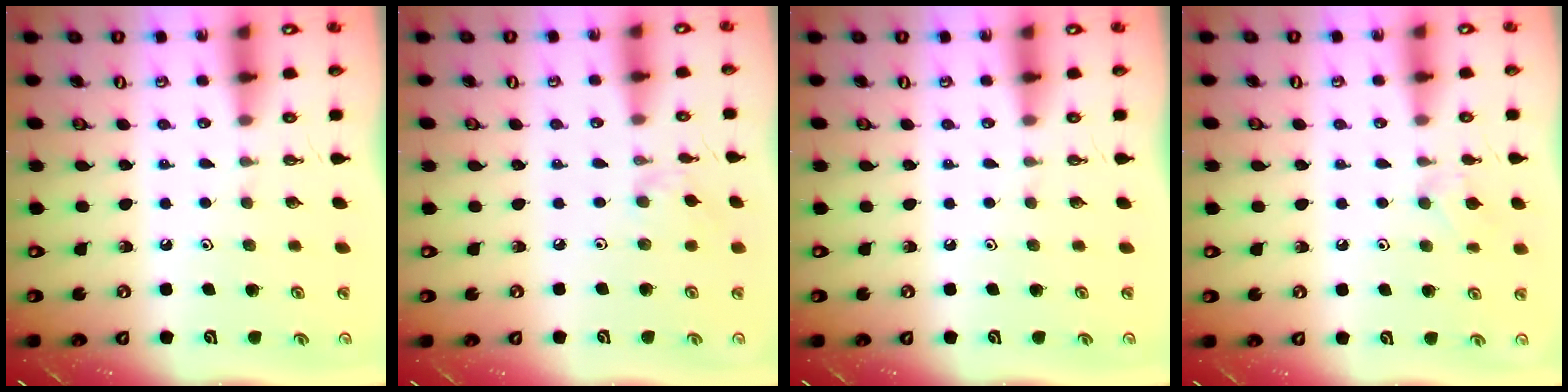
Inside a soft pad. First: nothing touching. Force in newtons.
{"total": 1.3, "press": 1.3, "slide": 0.4}
{"total": 0.0}
{"total": 6.6, "press": 6.5, "slide": 1.1}